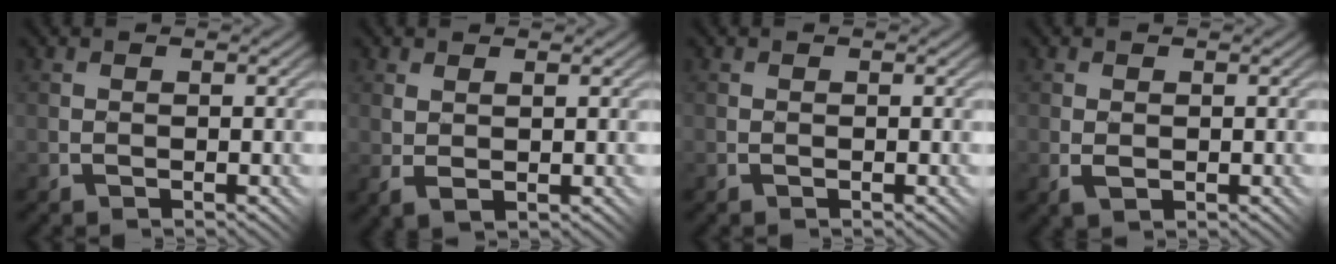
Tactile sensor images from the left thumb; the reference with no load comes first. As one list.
[{"total": 2.0, "force": [0.5, 0.8, 1.8], "torque": [-0.044, -0.004, 0.014]}, {"total": 0.0}, {"total": 1.5, "force": [-0.2, 1.0, 1.2], "torque": [-0.024, -0.001, -0.004]}]